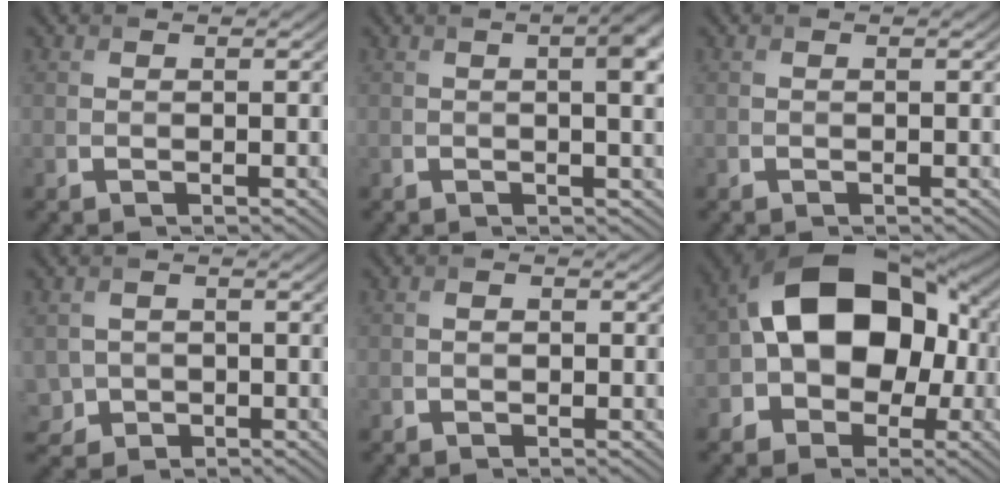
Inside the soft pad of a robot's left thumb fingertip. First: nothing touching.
{"total": 4.6, "force": [0.8, 1.6, 4.3], "torque": [-0.056, 0.005, 0.014]}
{"total": 0.0}
{"total": 3.4, "force": [-0.9, 3.1, 1.0], "torque": [-0.033, -0.008, -0.023]}
{"total": 1.2, "force": [-0.6, 0.9, 0.5], "torque": [-0.009, -0.001, -0.015]}
{"total": 15.7, "force": [-1.0, 10.9, 11.2], "torque": [-0.166, 0.018, -0.031]}